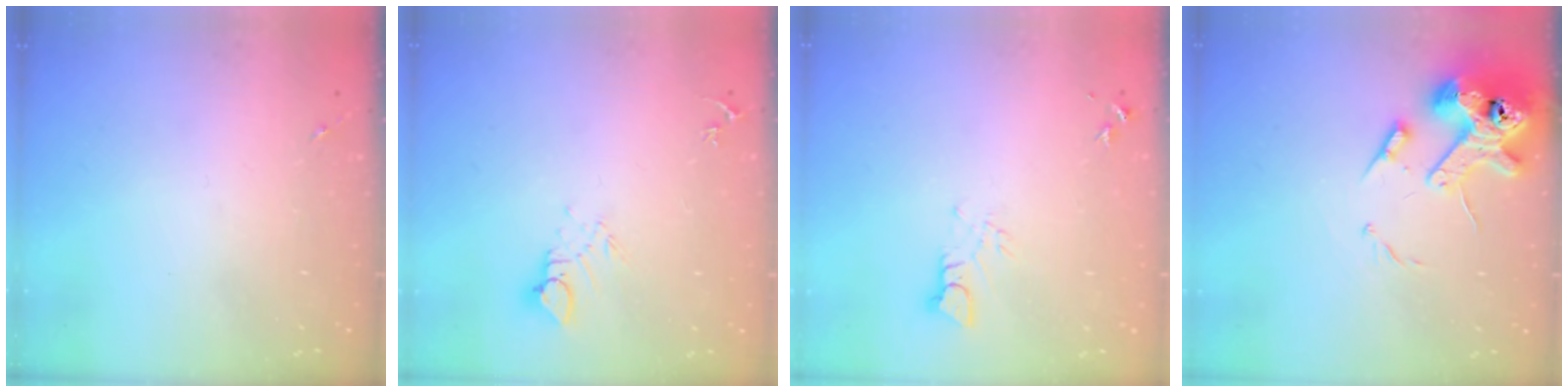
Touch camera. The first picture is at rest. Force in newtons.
{"total": 6.7, "press": 6.7, "slide": 0.4}
{"total": 3.2, "press": 3.2, "slide": 0.2}
{"total": 14.4, "press": 14.2, "slide": 2.1}